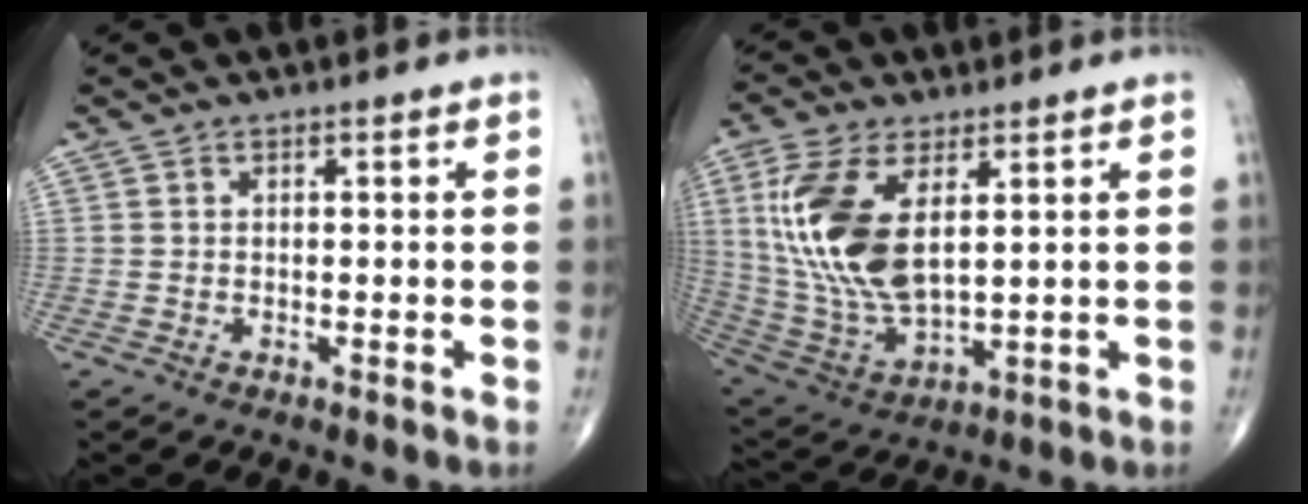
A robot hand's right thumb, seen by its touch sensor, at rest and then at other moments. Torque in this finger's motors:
{"motor_torque": [-0.09, 2.87, 1.88, 0.84, 0.43]}